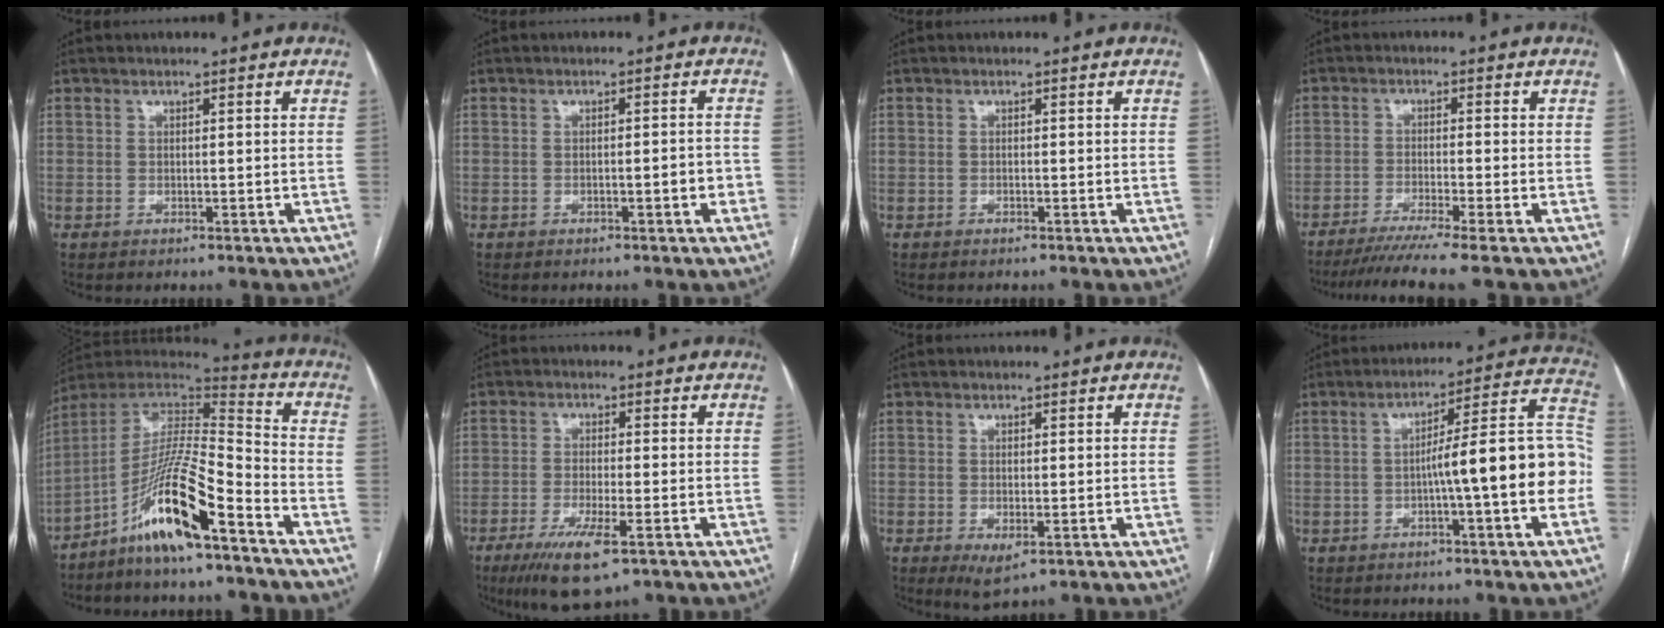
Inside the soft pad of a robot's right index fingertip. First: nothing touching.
{"total": 2.4, "force": [-0.9, 0.5, 2.2], "torque": [-0.029, 0.002, -0.013]}
{"total": 0.0}
{"total": 7.4, "force": [-6.0, -1.9, 4.0], "torque": [-0.056, -0.026, -0.101]}
{"total": 14.7, "force": [-8.9, 1.0, 11.6], "torque": [-0.226, 0.004, -0.165]}
{"total": 8.4, "force": [-4.7, 1.4, 6.8], "torque": [-0.129, -0.022, -0.077]}
{"total": 3.2, "force": [-1.1, 1.3, 2.7], "torque": [-0.042, -0.009, -0.008]}
{"total": 14.7, "force": [-2.7, 0.3, 14.4], "torque": [-0.198, 0.034, -0.043]}